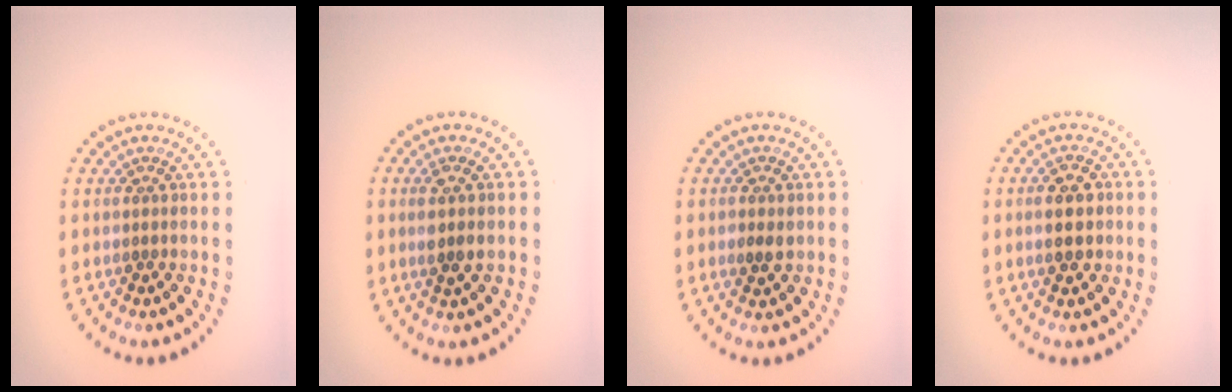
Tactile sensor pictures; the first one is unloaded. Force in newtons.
{"total": 1.9, "press": 1.7, "slide": 0.8}
{"total": 1.5, "press": 1.5, "slide": 0.1}
{"total": 3.7, "press": 3.7, "slide": 0.1}